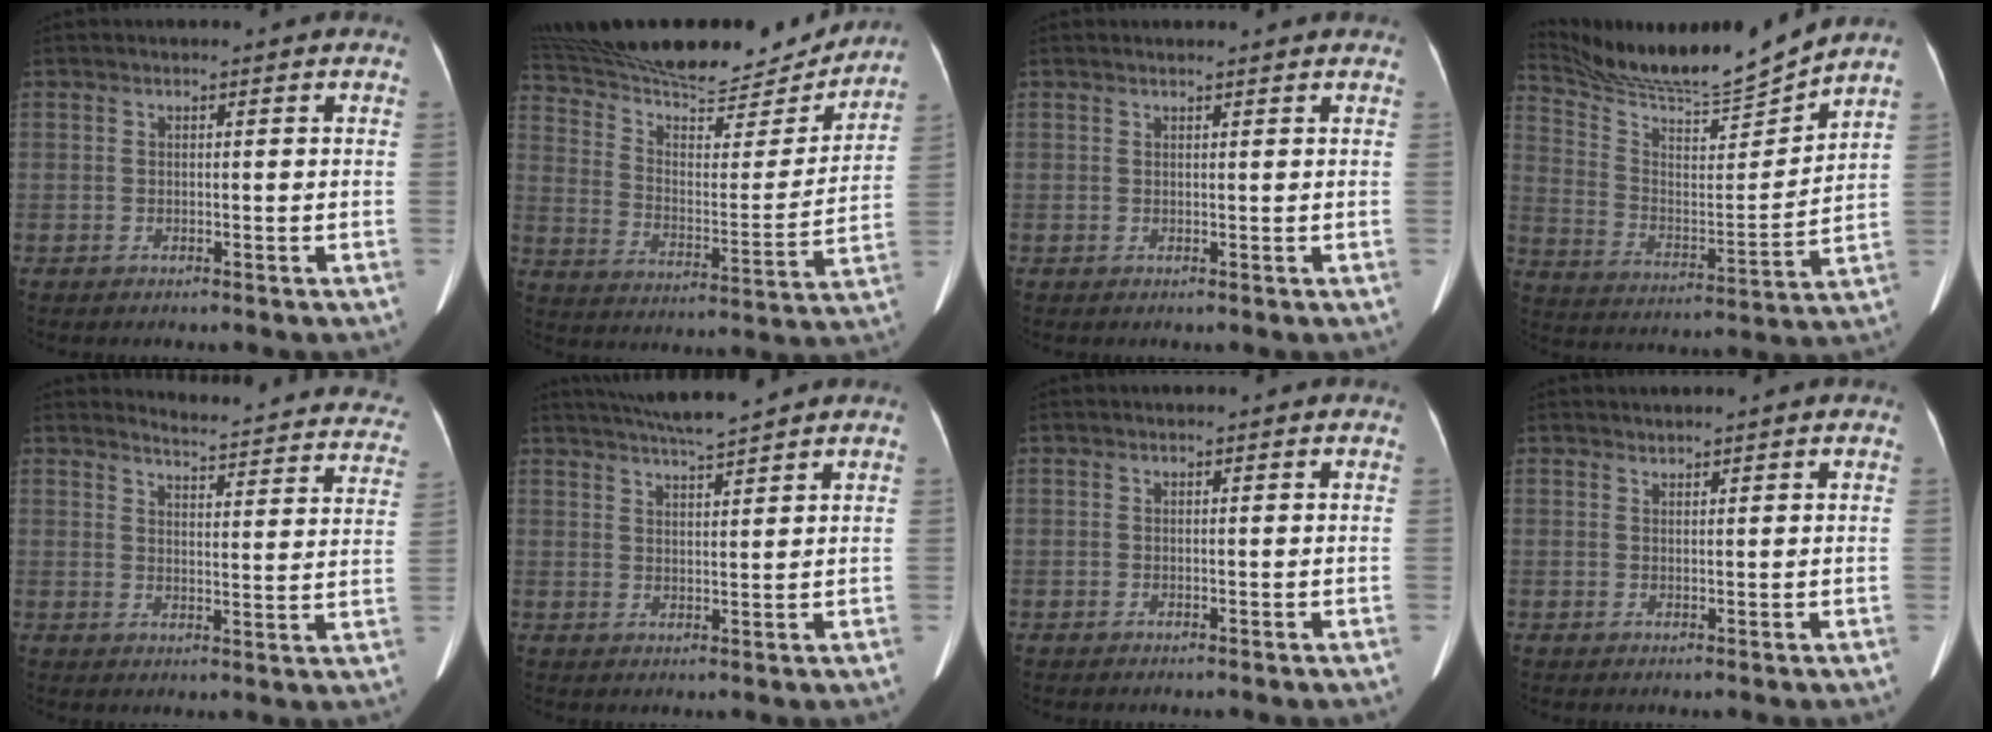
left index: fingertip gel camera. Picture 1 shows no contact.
{"total": 24.3, "force": [22.5, 4.6, 8.1], "torque": [-0.150, -0.021, 0.331]}
{"total": 2.3, "force": [2.3, 0.2, 0.5], "torque": [-0.012, 0.013, 0.029]}
{"total": 15.0, "force": [14.4, -1.7, 3.9], "torque": [-0.085, -0.029, 0.255]}
{"total": 20.4, "force": [19.5, 2.9, 5.2], "torque": [-0.051, -0.077, 0.207]}
{"total": 7.4, "force": [6.7, -0.7, 3.1], "torque": [-0.056, 0.011, 0.109]}
{"total": 0.0}
{"total": 1.4, "force": [1.4, 0.1, 0.2], "torque": [-0.005, 0.015, 0.028]}